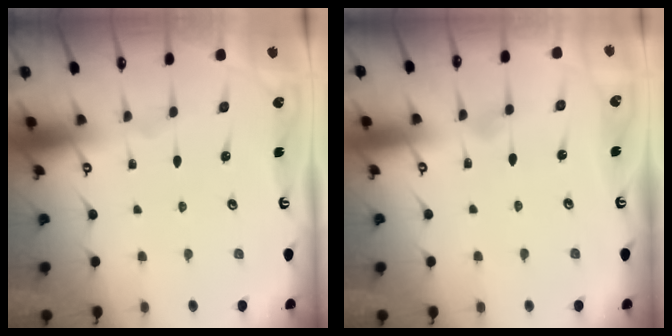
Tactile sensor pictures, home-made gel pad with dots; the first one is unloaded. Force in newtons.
{"total": 4.6, "press": 4.6, "slide": 0.2}